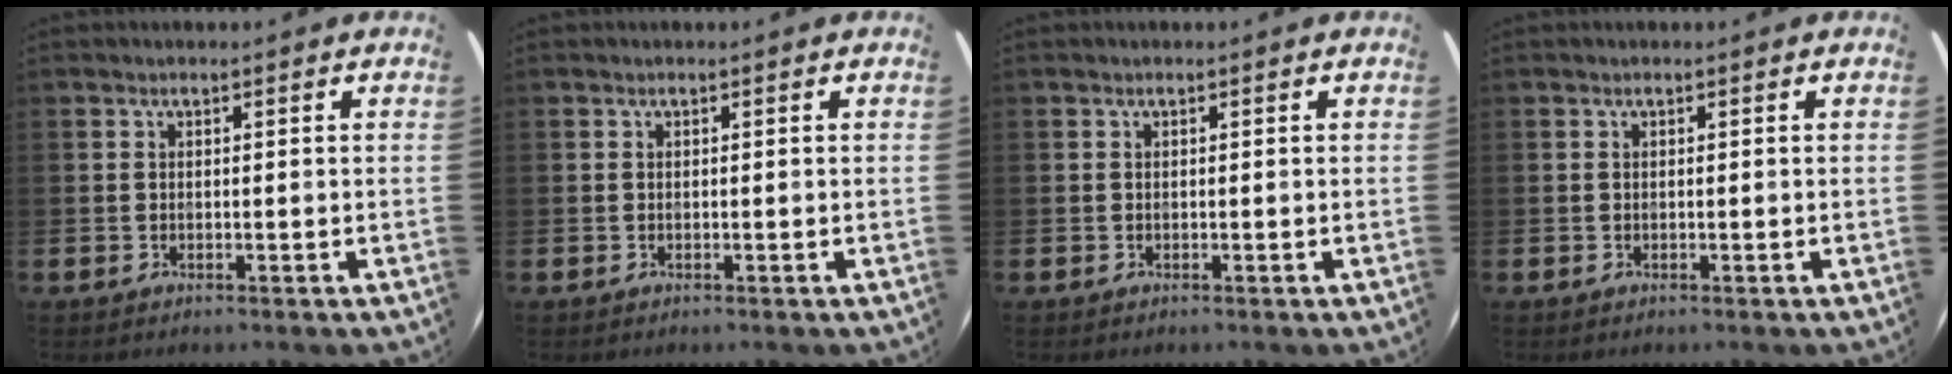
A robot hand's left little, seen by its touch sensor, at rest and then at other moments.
{"total": 0.0}
{"total": 0.0}
{"total": 0.0}